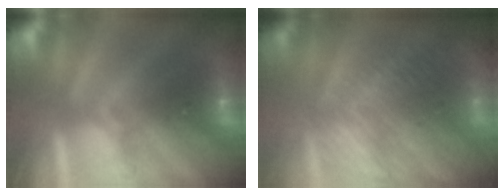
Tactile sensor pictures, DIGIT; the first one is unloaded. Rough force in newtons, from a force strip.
{"total": 8.3}